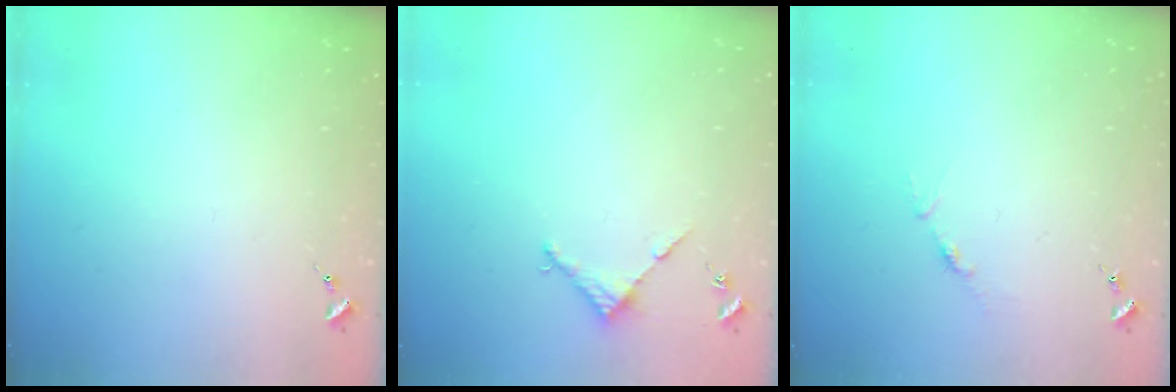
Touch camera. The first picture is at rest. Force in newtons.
{"total": 2.9, "press": 2.8, "slide": 0.2}
{"total": 3.8, "press": 3.8, "slide": 0.5}